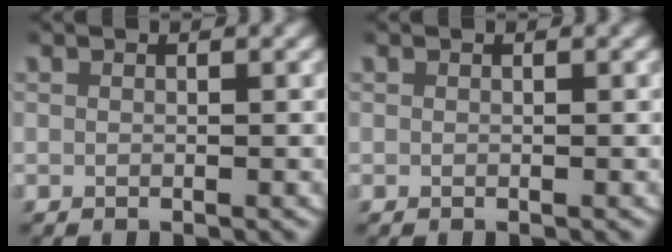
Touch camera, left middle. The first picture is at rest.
{"total": 0.0}